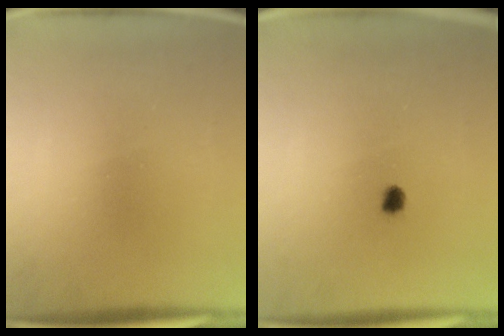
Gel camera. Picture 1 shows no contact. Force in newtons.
{"total": 1.7}